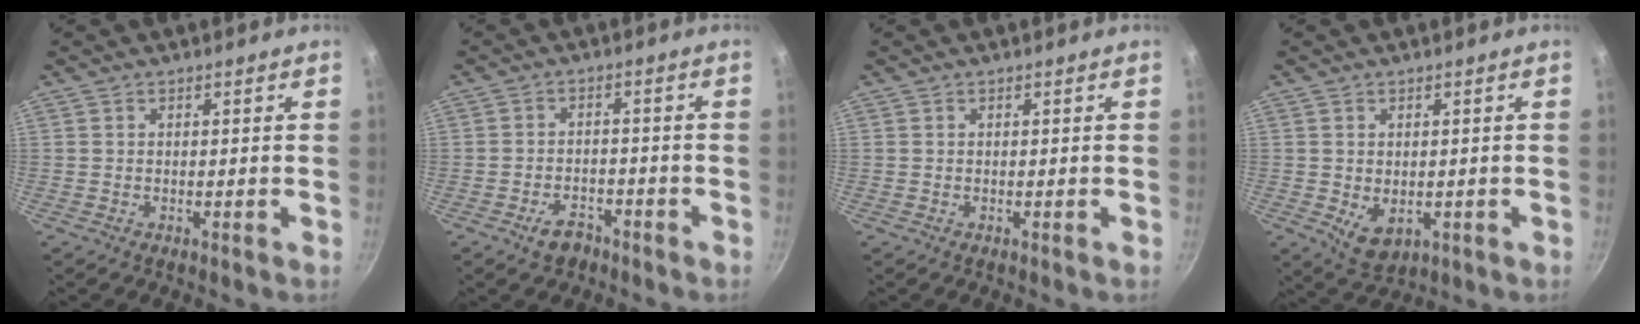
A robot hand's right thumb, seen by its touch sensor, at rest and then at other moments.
{"total": 4.4, "force": [-2.9, 2.7, 1.9], "torque": [-0.019, 0.029, -0.042]}
{"total": 0.0}
{"total": 5.4, "force": [-0.6, 3.8, 3.8], "torque": [-0.052, -0.012, 0.003]}